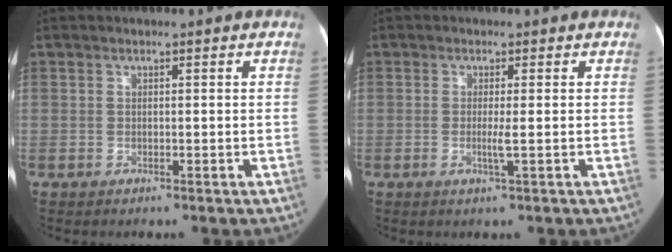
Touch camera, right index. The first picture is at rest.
{"total": 2.0, "force": [-0.3, -0.4, 1.9], "torque": [-0.040, -0.004, -0.007]}